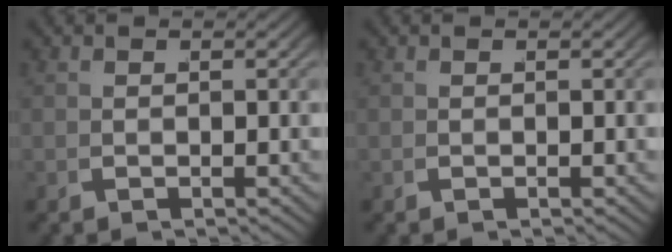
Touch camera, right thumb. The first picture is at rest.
{"total": 0.0}